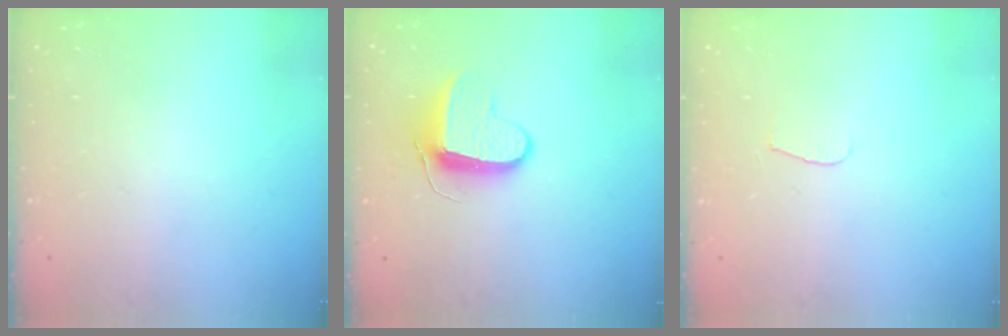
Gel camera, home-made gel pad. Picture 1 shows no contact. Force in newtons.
{"total": 9.4, "press": 9.4, "slide": 0.5}
{"total": 3.6, "press": 3.6, "slide": 0.4}